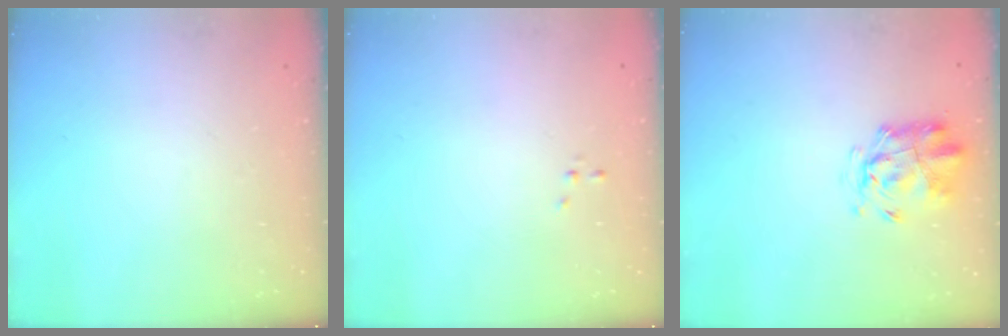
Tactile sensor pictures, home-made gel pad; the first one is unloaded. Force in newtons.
{"total": 0.0}
{"total": 2.9, "press": 2.9, "slide": 0.7}